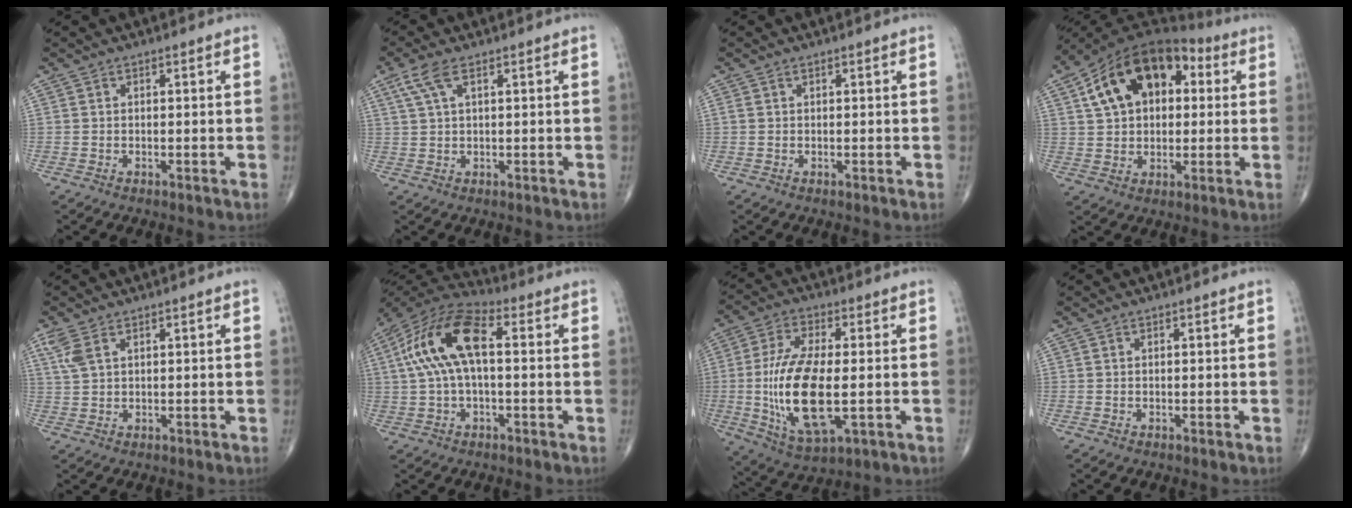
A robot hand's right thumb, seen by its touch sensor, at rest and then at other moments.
{"total": 4.4, "force": [2.2, 1.7, 3.5], "torque": [-0.086, 0.010, 0.049]}
{"total": 0.5, "force": [0.3, 0.2, 0.4], "torque": [-0.011, 0.008, 0.008]}
{"total": 18.5, "force": [5.1, 11.7, 13.4], "torque": [-0.199, 0.023, 0.074]}
{"total": 3.7, "force": [1.9, 1.8, 2.7], "torque": [-0.070, 0.008, 0.049]}
{"total": 15.0, "force": [2.0, 6.9, 13.1], "torque": [-0.269, 0.043, 0.030]}
{"total": 17.1, "force": [-1.7, 6.9, 15.5], "torque": [-0.315, -0.009, -0.022]}
{"total": 0.0}